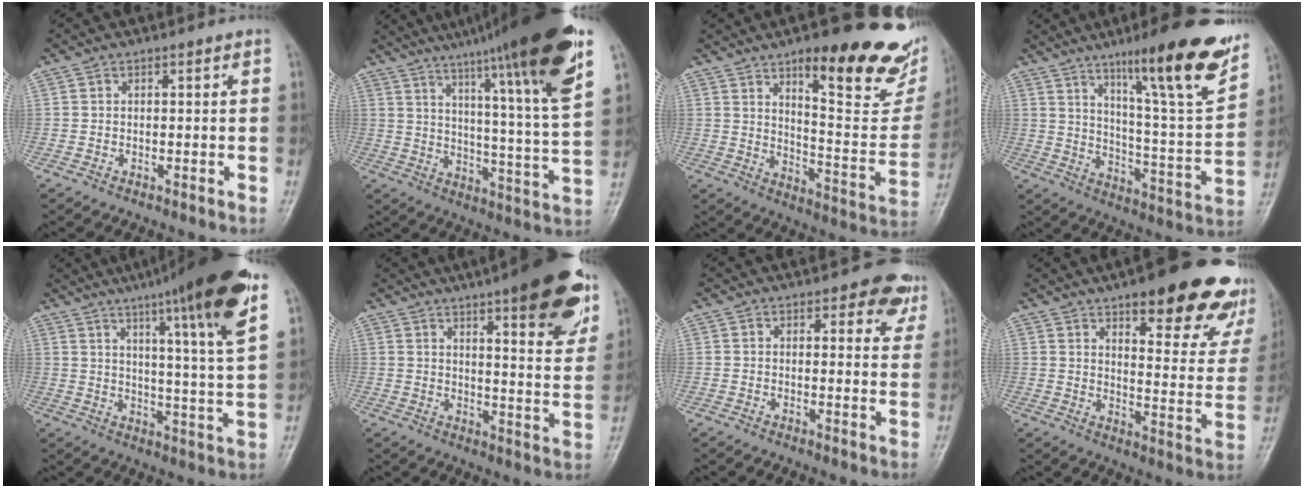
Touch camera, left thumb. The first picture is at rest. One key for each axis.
{"total": 24.2, "fx": 16.0, "fy": 1.2, "fz": 18.2, "tx": -0.258, "ty": -0.060, "tz": 0.230}
{"total": 25.6, "fx": 15.4, "fy": 7.5, "fz": 19.0, "tx": -0.206, "ty": -0.077, "tz": 0.219}
{"total": 20.8, "fx": 13.1, "fy": 2.9, "fz": 15.9, "tx": -0.203, "ty": -0.064, "tz": 0.201}
{"total": 19.6, "fx": 11.4, "fy": 1.2, "fz": 15.9, "tx": -0.220, "ty": -0.042, "tz": 0.154}
{"total": 18.7, "fx": 10.9, "fy": 4.5, "fz": 14.6, "tx": -0.161, "ty": -0.046, "tz": 0.143}
{"total": 6.2, "fx": 4.2, "fy": 3.2, "fz": 3.1, "tx": 0.002, "ty": -0.022, "tz": 0.038}
{"total": 24.0, "fx": 15.8, "fy": 7.6, "fz": 16.3, "tx": -0.158, "ty": -0.068, "tz": 0.199}